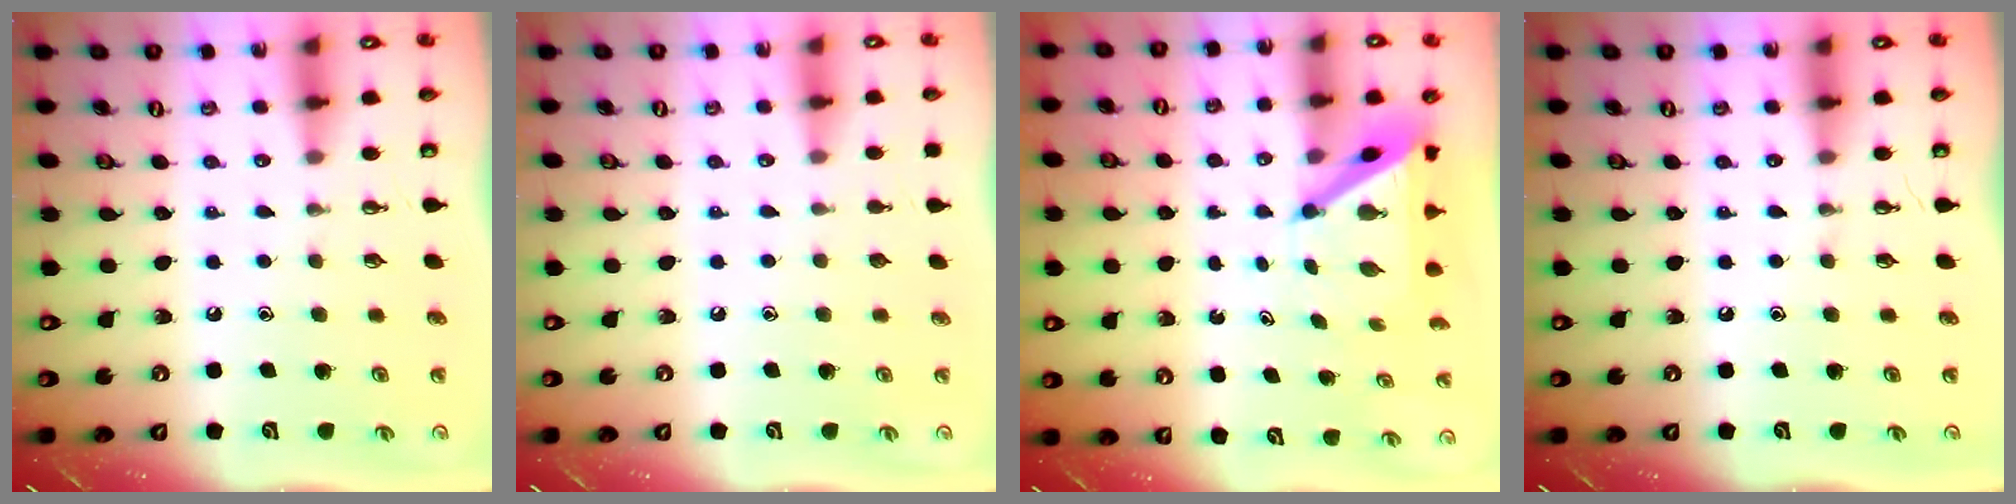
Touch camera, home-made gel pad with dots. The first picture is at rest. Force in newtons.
{"total": 0.0}
{"total": 5.8, "press": 5.8, "slide": 0.4}
{"total": 0.0}